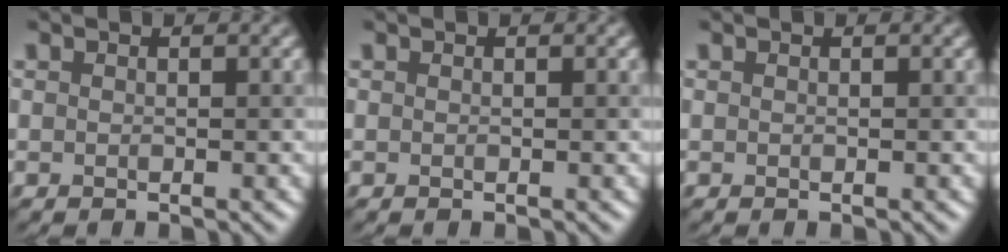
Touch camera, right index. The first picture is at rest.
{"total": 0.0}
{"total": 0.0}